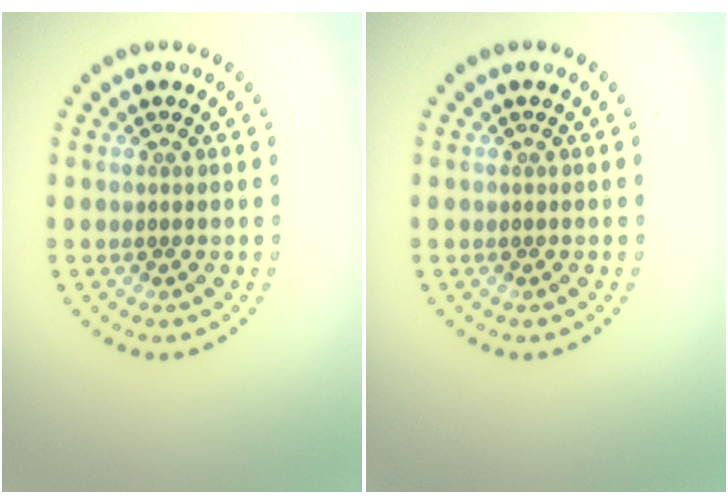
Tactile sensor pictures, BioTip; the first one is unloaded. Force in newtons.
{"total": 0.0}